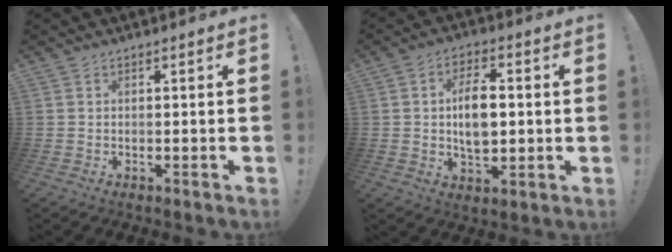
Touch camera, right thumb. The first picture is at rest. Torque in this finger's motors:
{"motor_torque": [0.09, 0.67, 0.22, 0.43, 0.06]}